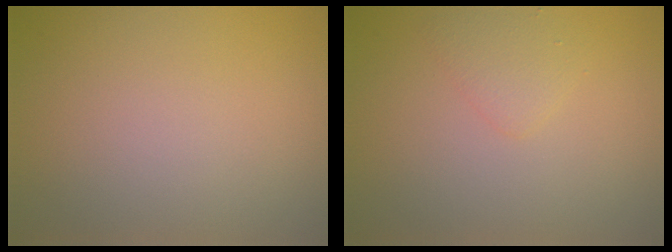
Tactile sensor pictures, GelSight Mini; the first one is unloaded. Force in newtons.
{"total": 1.4, "press": 1.4, "slide": 0.1}